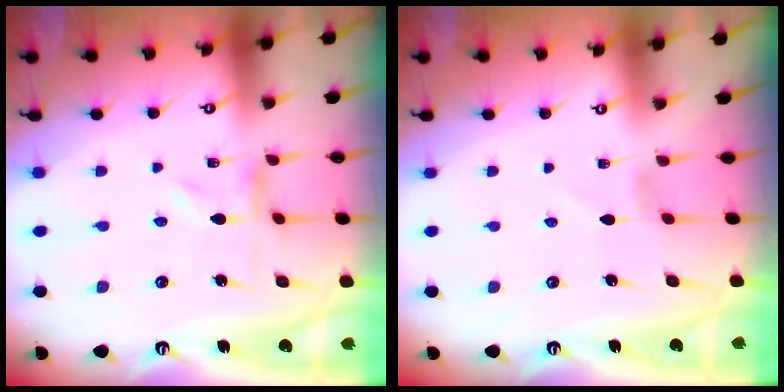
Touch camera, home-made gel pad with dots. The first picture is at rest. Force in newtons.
{"total": 0.0}